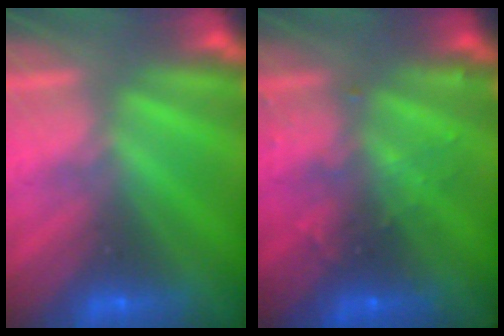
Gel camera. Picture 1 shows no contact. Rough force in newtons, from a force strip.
{"total": 3.0}